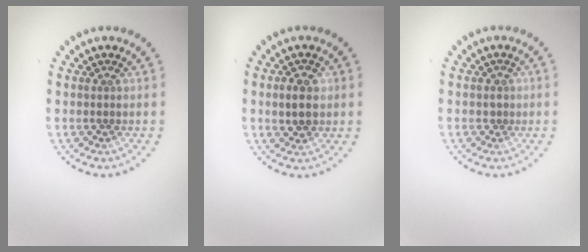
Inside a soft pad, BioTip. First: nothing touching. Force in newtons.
{"total": 2.6, "press": 2.6, "slide": 0.3}
{"total": 0.6, "press": 0.3, "slide": 0.5}